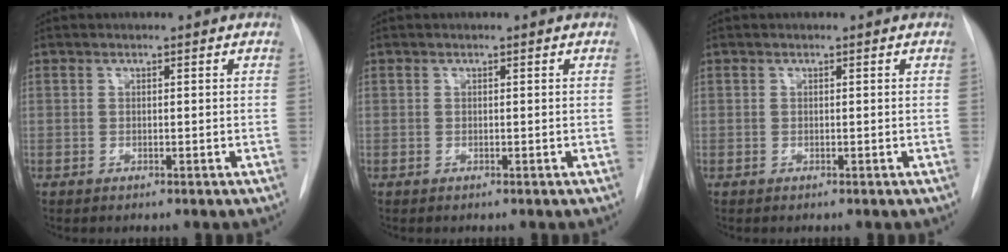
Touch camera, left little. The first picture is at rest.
{"total": 0.0}
{"total": 0.0}